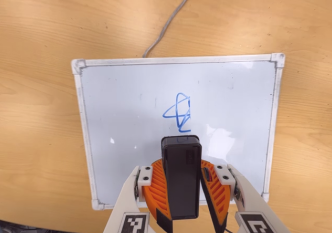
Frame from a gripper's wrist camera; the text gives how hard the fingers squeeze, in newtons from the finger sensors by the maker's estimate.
{"total": 10.2, "left": 10.5, "right": 10.0}